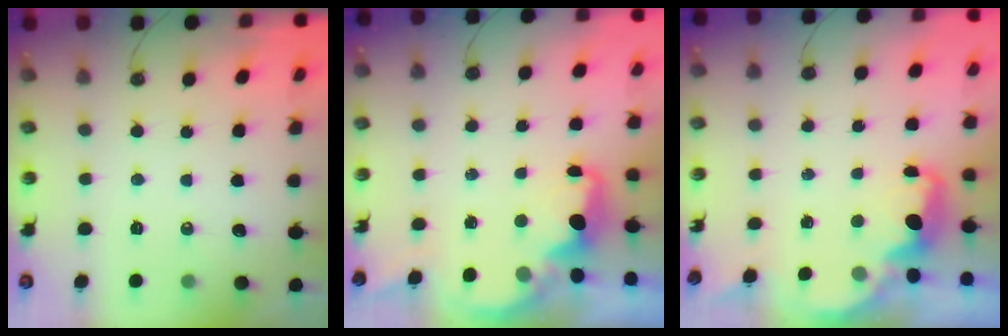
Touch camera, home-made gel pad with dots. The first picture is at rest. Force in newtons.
{"total": 2.2, "press": 2.0, "slide": 0.8}
{"total": 2.1, "press": 2.0, "slide": 0.7}